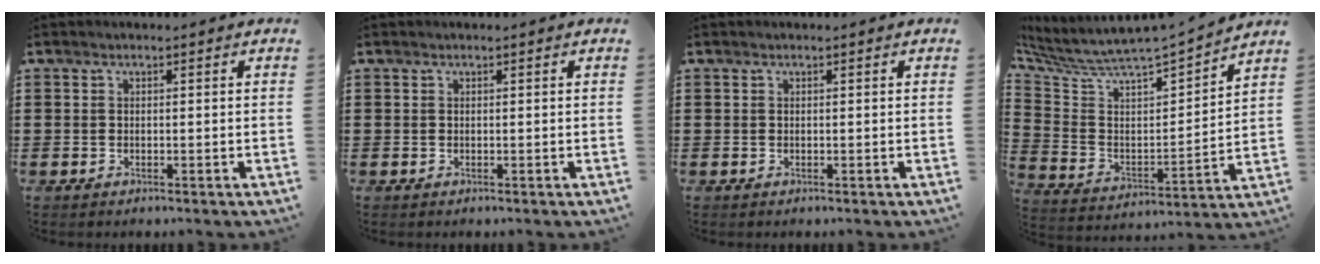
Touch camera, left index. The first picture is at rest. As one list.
[{"total": 0.0}, {"total": 0.0}, {"total": 4.7, "force": [4.4, 0.7, 1.5], "torque": [-0.059, -0.054, 0.066]}]